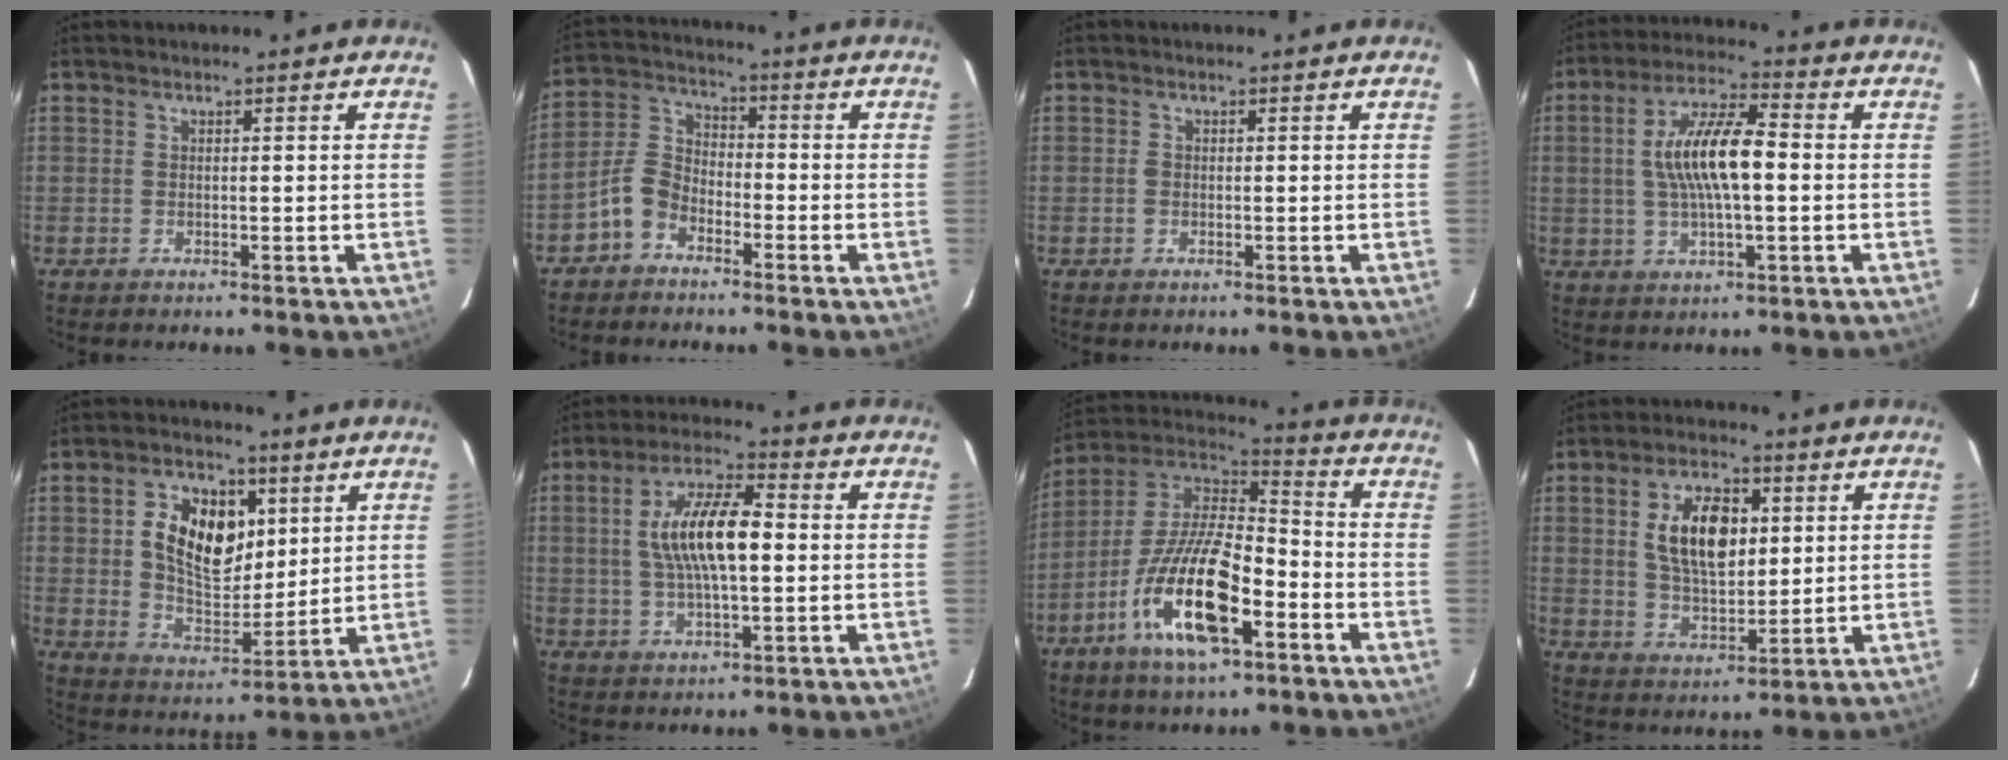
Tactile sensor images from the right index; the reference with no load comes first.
{"total": 6.5, "force": [-4.2, 3.9, 2.9], "torque": [-0.068, 0.022, -0.091]}
{"total": 1.0, "force": [-0.2, 0.8, 0.5], "torque": [-0.009, 0.002, -0.005]}
{"total": 11.8, "force": [0.3, 3.5, 11.3], "torque": [-0.213, 0.013, 0.005]}
{"total": 13.0, "force": [3.7, 8.1, 9.5], "torque": [-0.172, 0.013, 0.072]}
{"total": 12.2, "force": [0.9, 4.2, 11.5], "torque": [-0.216, 0.014, 0.017]}
{"total": 19.4, "force": [-8.6, 7.0, 16.0], "torque": [-0.316, -0.021, -0.168]}
{"total": 11.8, "force": [2.8, 6.1, 9.6], "torque": [-0.175, 0.011, 0.057]}